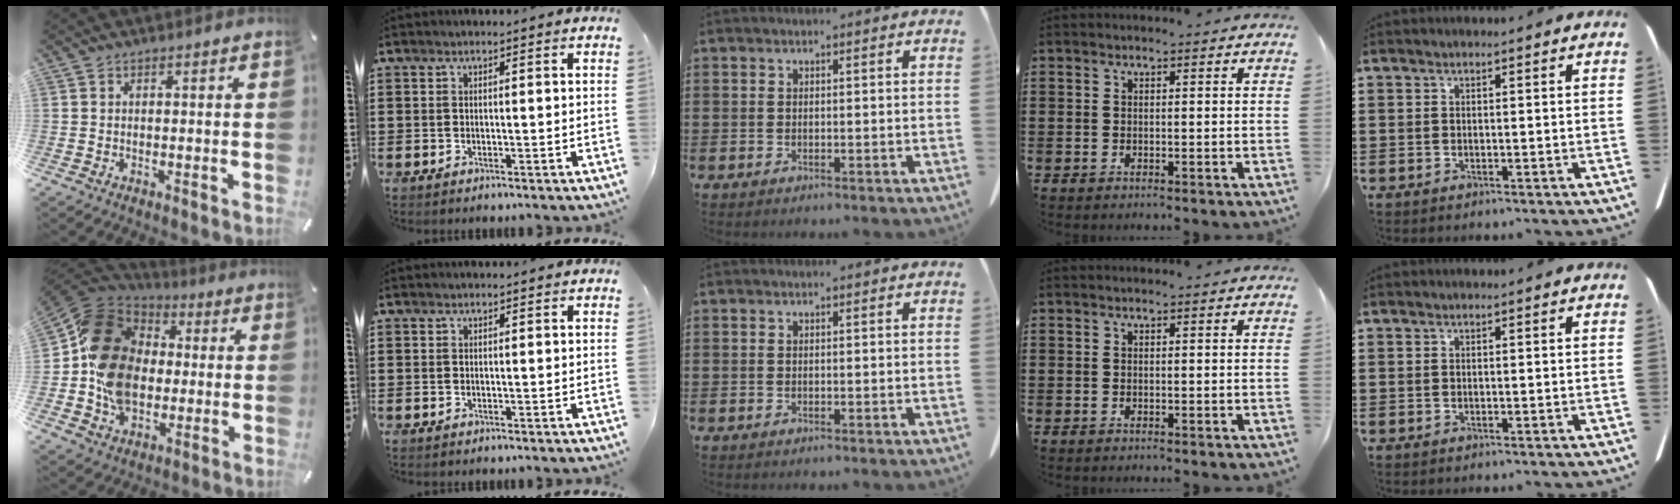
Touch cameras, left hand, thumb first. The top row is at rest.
{"thumb": {"total": 18.1, "force": [-1.7, 15.3, 9.6], "torque": [-0.206, 0.015, -0.033]}, "index": {"total": 0.5, "force": [0.5, 0.2, 0.0], "torque": [0.000, 0.001, 0.009]}}